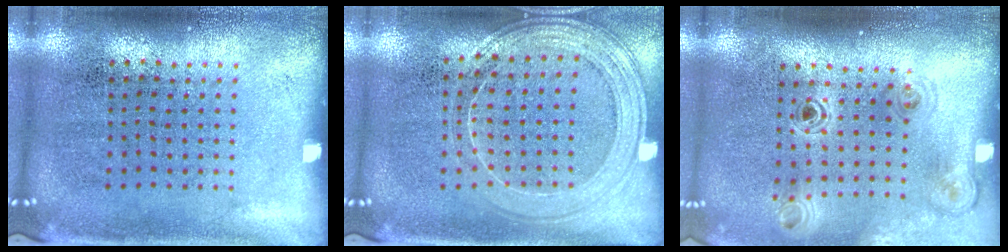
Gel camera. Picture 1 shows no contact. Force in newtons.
{"total": 1.5, "press": 1.5, "slide": 0.4}
{"total": 1.1, "press": 1.1, "slide": 0.2}